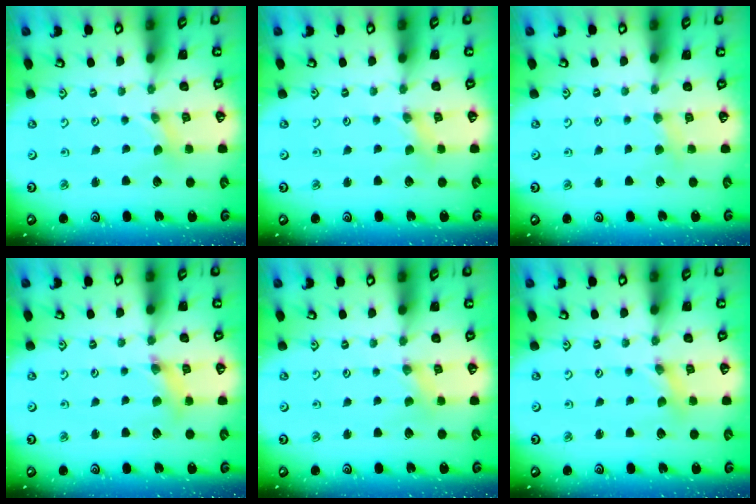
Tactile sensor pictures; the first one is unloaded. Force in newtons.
{"total": 0.0}
{"total": 3.8, "press": 3.8, "slide": 0.6}
{"total": 4.7, "press": 4.7, "slide": 0.3}
{"total": 0.0}
{"total": 1.2, "press": 1.2, "slide": 0.3}